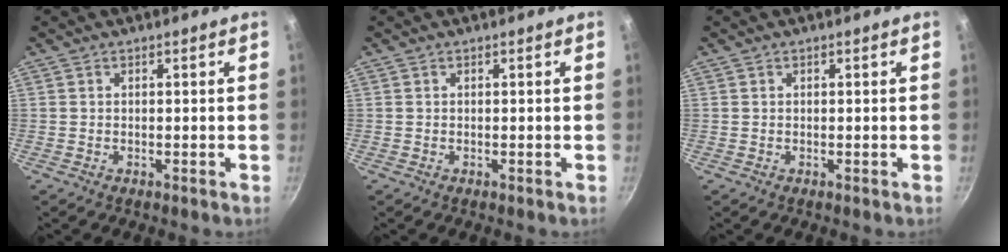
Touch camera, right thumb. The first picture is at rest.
{"total": 0.0}
{"total": 0.0}